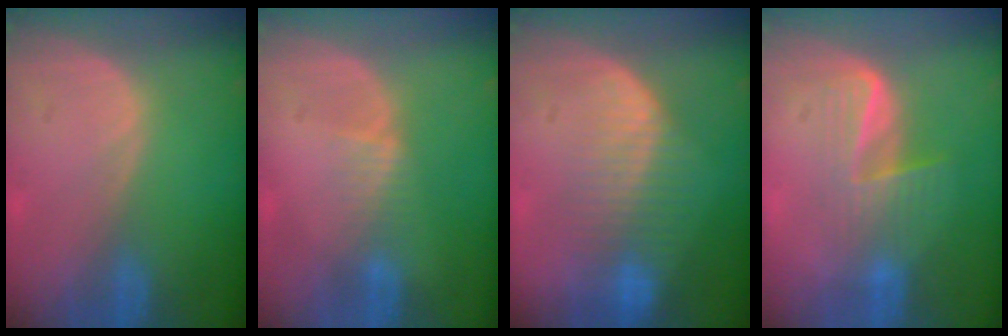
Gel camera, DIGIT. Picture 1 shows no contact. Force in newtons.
{"total": 1.9, "press": 1.9, "slide": 0.2}
{"total": 8.4, "press": 7.2, "slide": 4.4}
{"total": 6.8, "press": 5.7, "slide": 3.8}